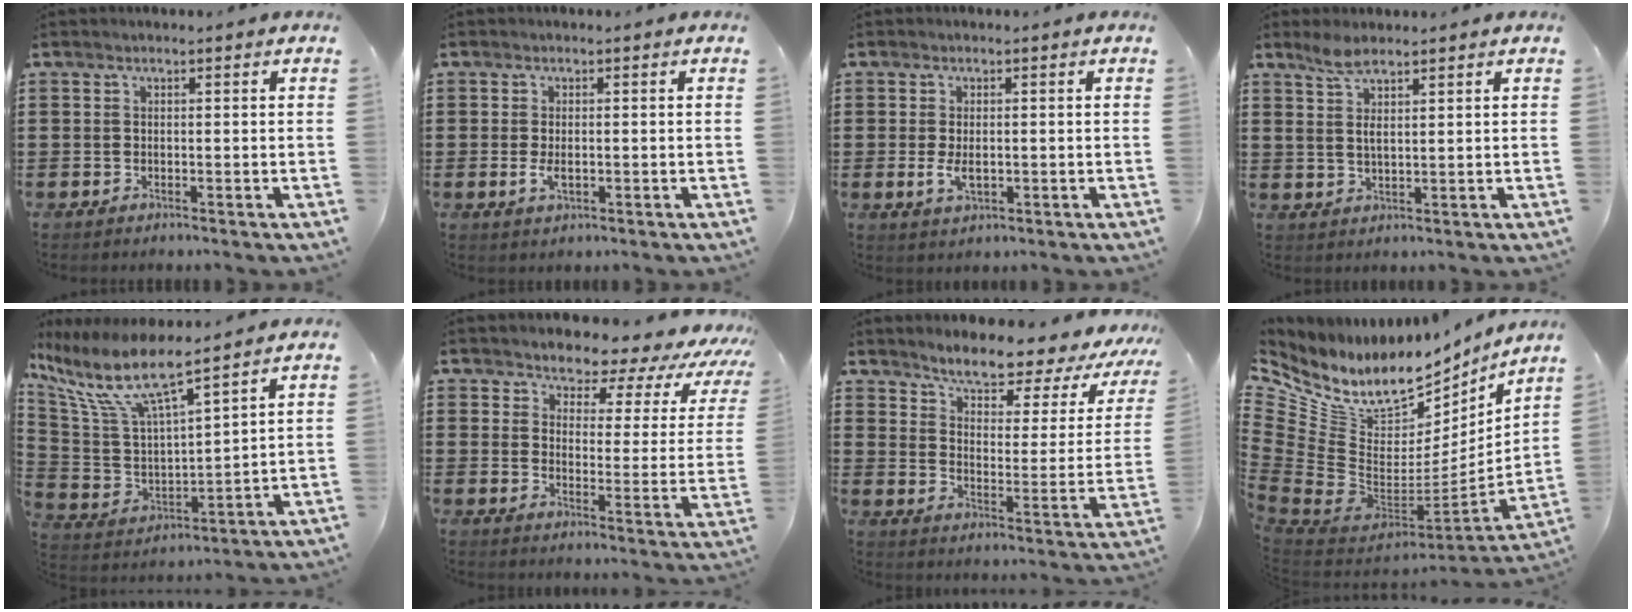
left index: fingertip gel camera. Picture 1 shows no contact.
{"total": 2.4, "force": [-0.3, 1.1, 2.1], "torque": [-0.048, -0.003, -0.007]}
{"total": 3.2, "force": [-0.2, 1.6, 2.7], "torque": [-0.059, -0.001, -0.006]}
{"total": 3.9, "force": [2.4, 1.1, 2.8], "torque": [-0.061, 0.005, 0.044]}
{"total": 10.5, "force": [7.3, 2.3, 7.2], "torque": [-0.173, -0.042, 0.121]}
{"total": 4.5, "force": [4.0, 1.7, 1.1], "torque": [-0.041, -0.034, 0.061]}
{"total": 6.1, "force": [5.4, 1.1, 2.7], "torque": [-0.063, -0.044, 0.081]}
{"total": 10.4, "force": [6.9, 6.3, 4.6], "torque": [-0.134, -0.069, 0.124]}